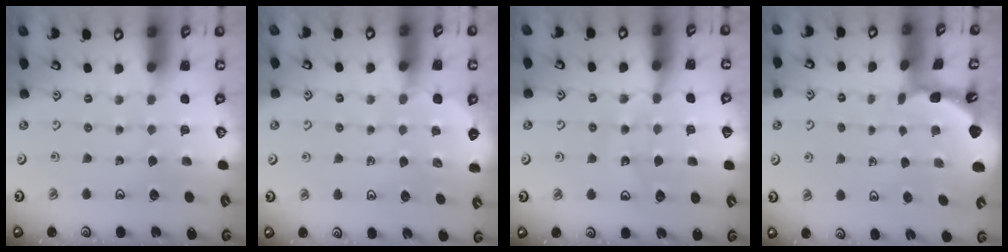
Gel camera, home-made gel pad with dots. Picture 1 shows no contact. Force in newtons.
{"total": 3.4, "press": 3.3, "slide": 0.6}
{"total": 11.7, "press": 11.3, "slide": 3.1}
{"total": 1.6, "press": 1.5, "slide": 0.1}